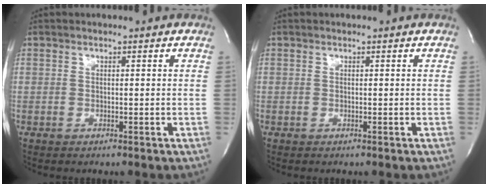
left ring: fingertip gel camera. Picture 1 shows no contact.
{"total": 0.0}